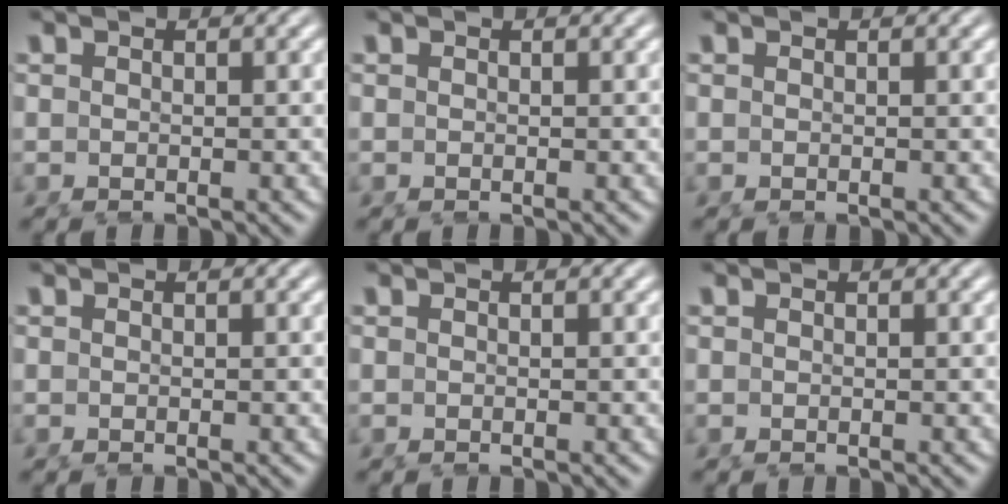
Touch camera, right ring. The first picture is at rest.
{"total": 0.0}
{"total": 0.0}
{"total": 0.0}
{"total": 0.0}
{"total": 0.0}